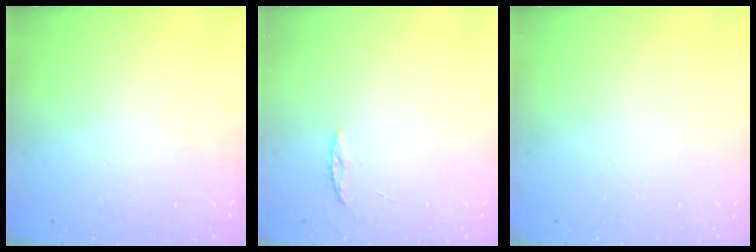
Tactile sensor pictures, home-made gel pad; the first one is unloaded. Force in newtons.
{"total": 2.4, "press": 2.4, "slide": 0.2}
{"total": 0.0}